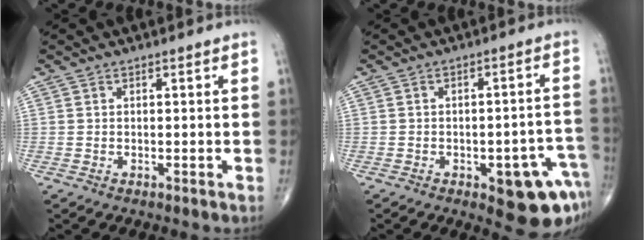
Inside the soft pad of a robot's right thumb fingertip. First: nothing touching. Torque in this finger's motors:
{"motor_torque": [2.01, 1.17, 0.88, -1.02, 0.27]}